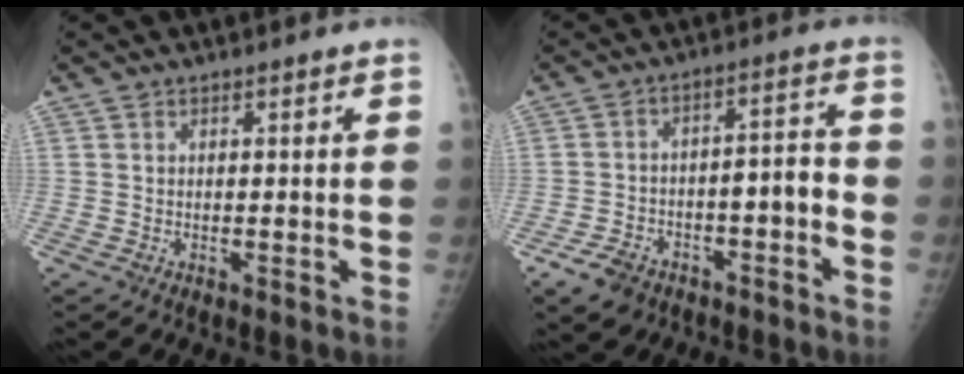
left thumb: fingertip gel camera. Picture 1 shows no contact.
{"total": 9.7, "force": [-5.5, 5.6, 5.7], "torque": [-0.072, 0.063, -0.084]}